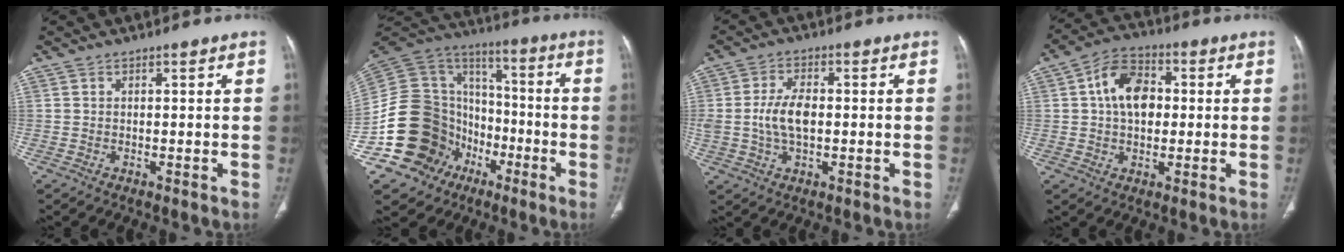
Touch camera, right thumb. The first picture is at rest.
{"total": 25.2, "force": [-8.6, 20.7, 11.4], "torque": [-0.193, 0.101, -0.137]}
{"total": 7.0, "force": [-0.2, 3.8, 5.9], "torque": [-0.119, 0.007, -0.003]}
{"total": 10.4, "force": [1.3, 7.1, 7.5], "torque": [-0.110, 0.018, 0.016]}